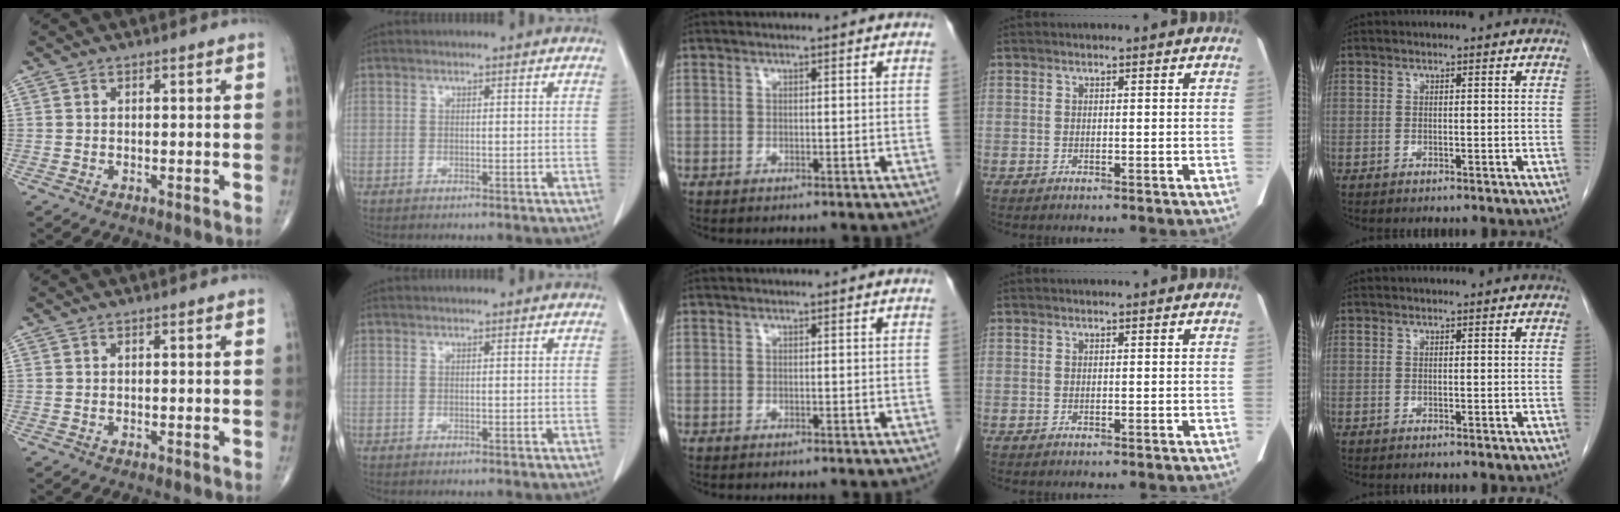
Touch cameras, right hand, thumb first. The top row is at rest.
{}